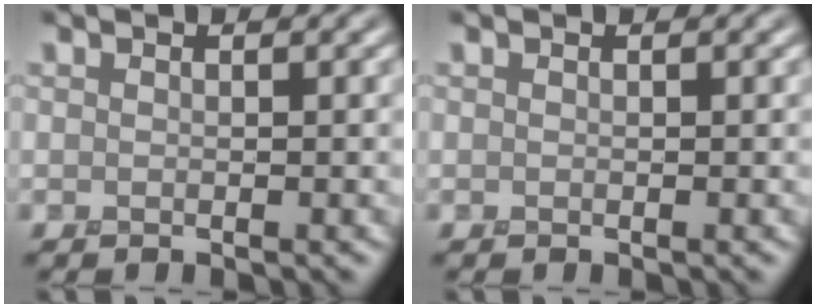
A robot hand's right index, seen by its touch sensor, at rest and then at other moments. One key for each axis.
{"total": 0.0}